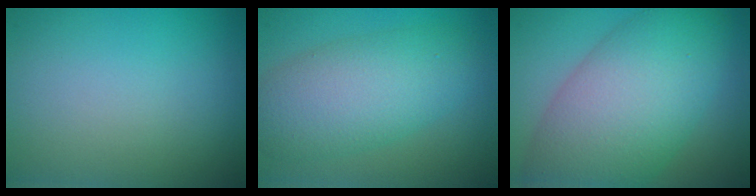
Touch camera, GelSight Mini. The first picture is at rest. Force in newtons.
{"total": 6.5, "press": 6.5, "slide": 0.3}
{"total": 10.0, "press": 10.0, "slide": 0.3}